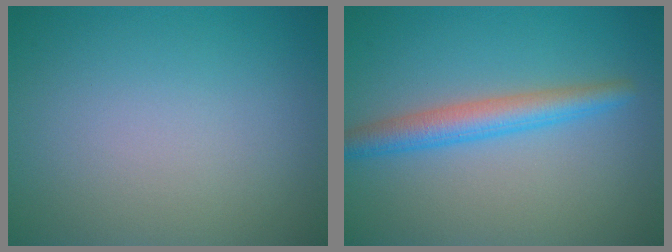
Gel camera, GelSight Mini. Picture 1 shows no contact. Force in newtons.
{"total": 3.5, "press": 3.5, "slide": 0.1}